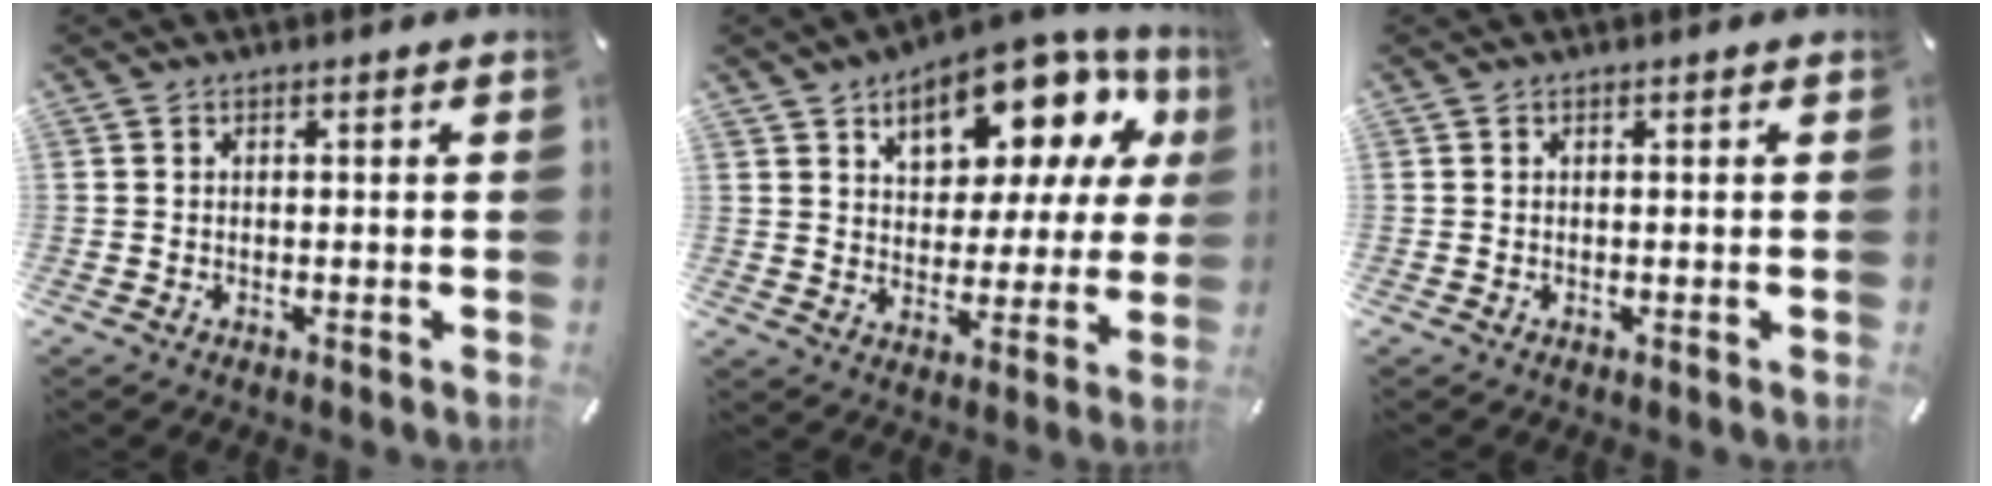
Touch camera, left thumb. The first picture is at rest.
{"total": 15.6, "force": [9.2, 8.9, 8.9], "torque": [-0.130, -0.061, 0.156]}
{"total": 0.0}